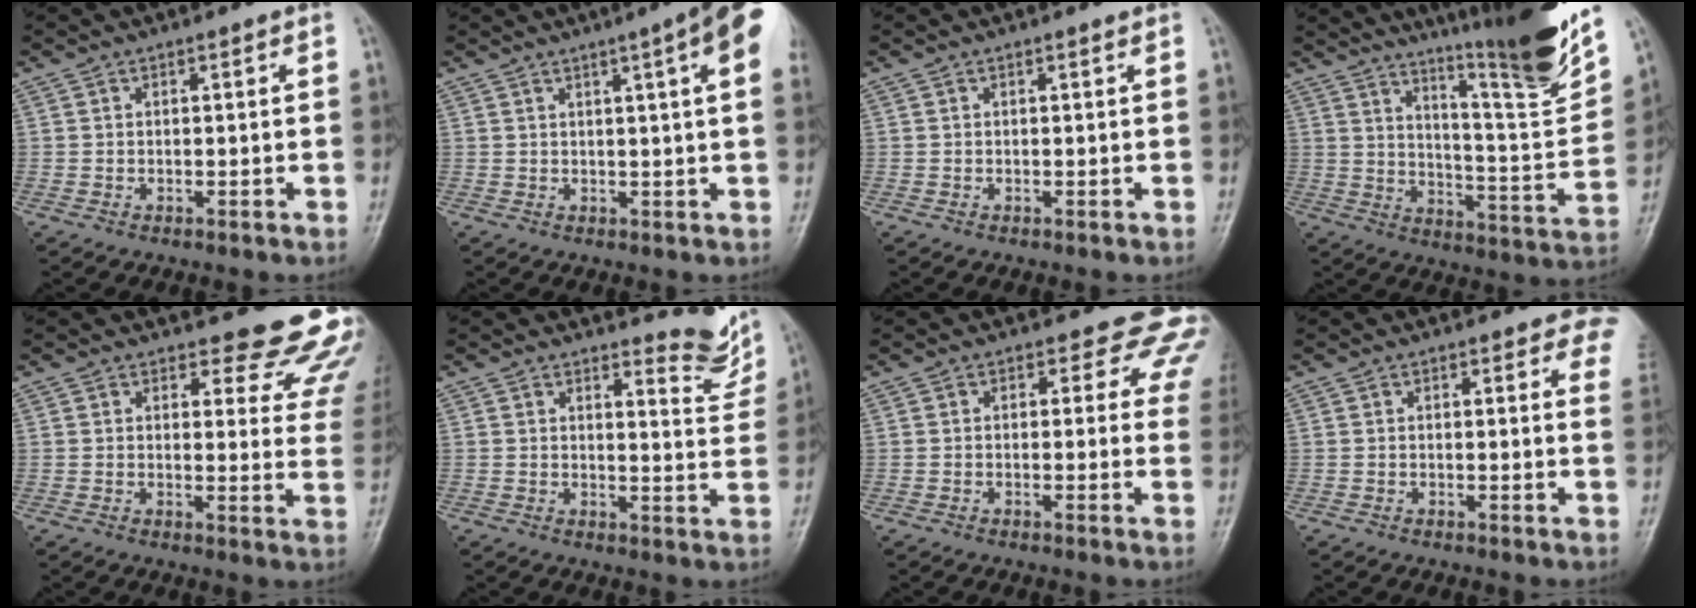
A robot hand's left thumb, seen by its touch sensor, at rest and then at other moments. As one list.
[{"total": 12.0, "force": [5.5, 1.2, 10.5], "torque": [-0.127, 0.004, 0.058]}, {"total": 0.0}, {"total": 21.0, "force": [15.5, 1.5, 14.1], "torque": [-0.185, -0.100, 0.234]}, {"total": 14.6, "force": [13.3, 4.7, 3.9], "torque": [0.012, -0.106, 0.127]}, {"total": 5.9, "force": [5.6, 1.4, 1.0], "torque": [0.007, -0.063, 0.065]}, {"total": 7.1, "force": [4.4, 4.6, 3.2], "torque": [0.009, -0.011, 0.023]}, {"total": 5.2, "force": [4.1, 2.2, 2.4], "torque": [0.006, -0.015, 0.020]}]